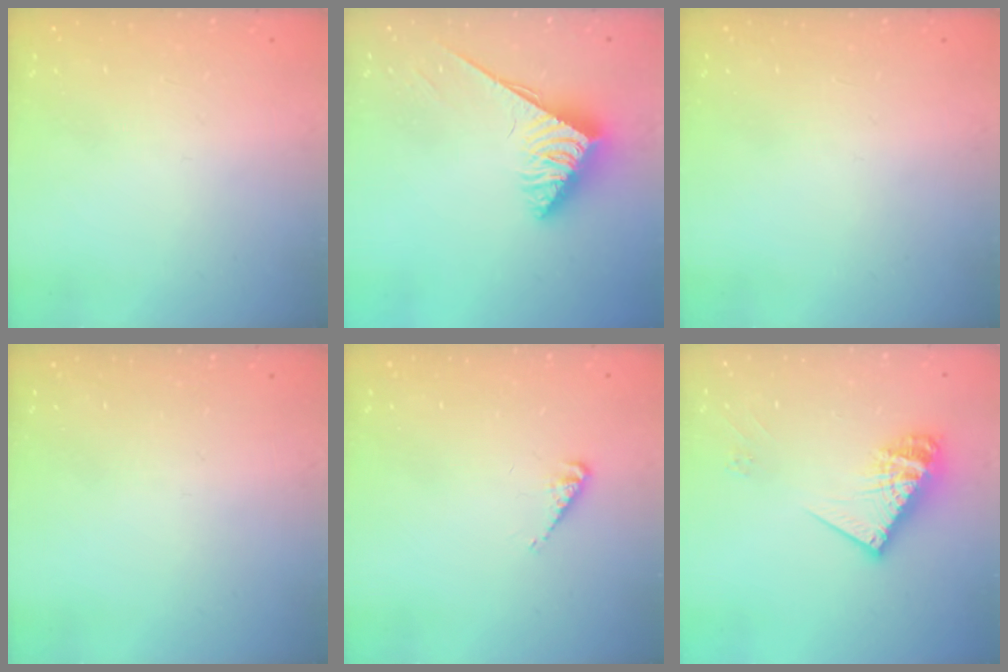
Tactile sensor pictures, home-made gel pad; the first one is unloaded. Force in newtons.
{"total": 3.7, "press": 3.6, "slide": 0.5}
{"total": 0.0}
{"total": 0.0}
{"total": 1.7, "press": 1.7, "slide": 0.4}
{"total": 13.2, "press": 13.2, "slide": 1.1}